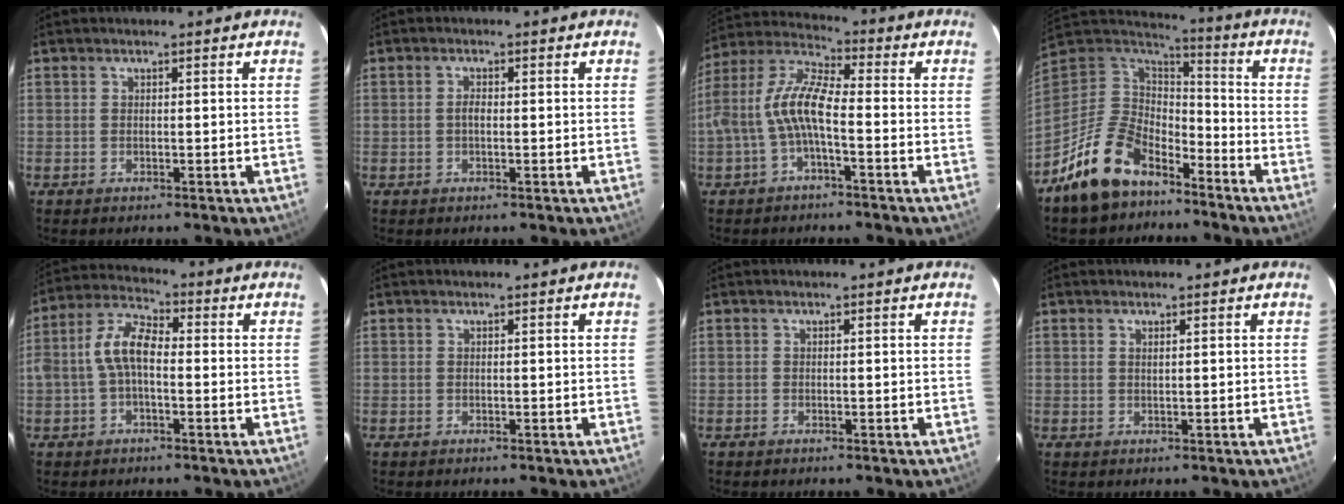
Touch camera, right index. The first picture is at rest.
{"total": 1.3, "force": [-0.1, 0.6, 1.2], "torque": [-0.024, 0.004, -0.004]}
{"total": 10.1, "force": [-2.3, 3.1, 9.4], "torque": [-0.205, 0.015, -0.043]}
{"total": 16.9, "force": [-11.2, 9.4, 8.5], "torque": [-0.199, 0.012, -0.190]}
{"total": 7.6, "force": [-1.0, 3.9, 6.5], "torque": [-0.138, 0.023, -0.021]}
{"total": 0.0}
{"total": 0.0}
{"total": 0.6, "force": [0.4, 0.1, 0.4], "torque": [-0.009, 0.002, 0.007]}